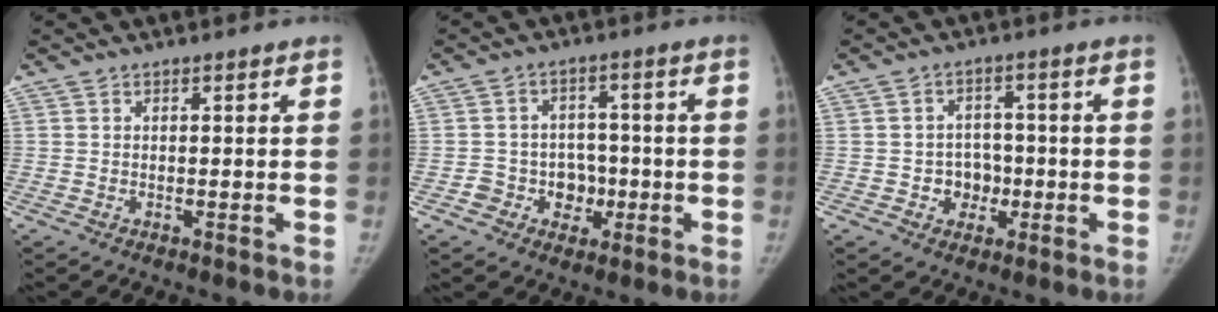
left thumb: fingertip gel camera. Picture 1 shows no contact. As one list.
[{"total": 6.8, "force": [-2.1, 6.1, 2.2], "torque": [0.011, 0.023, -0.029]}, {"total": 5.3, "force": [-1.3, 4.7, 2.1], "torque": [0.003, 0.014, -0.021]}]